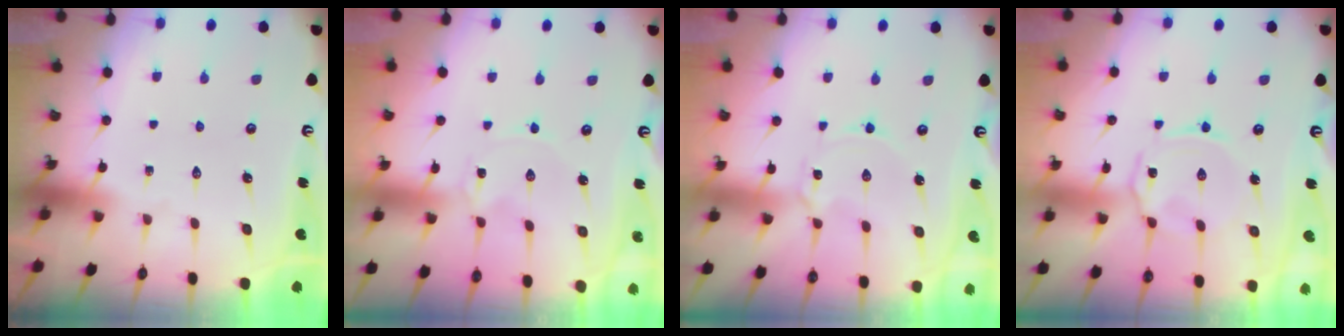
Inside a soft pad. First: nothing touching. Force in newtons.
{"total": 0.0}
{"total": 1.2, "press": 1.2, "slide": 0.2}
{"total": 3.5, "press": 3.4, "slide": 0.6}